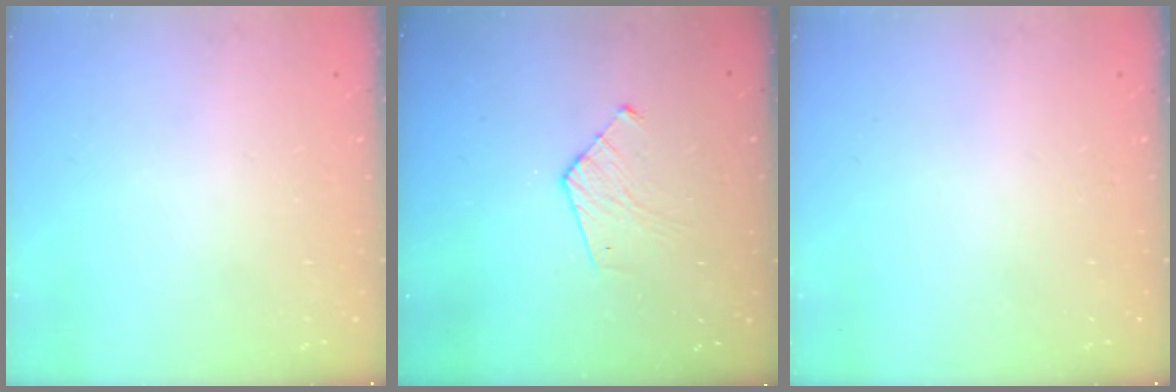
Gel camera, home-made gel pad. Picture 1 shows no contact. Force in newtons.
{"total": 6.6, "press": 6.6, "slide": 0.4}
{"total": 0.0}